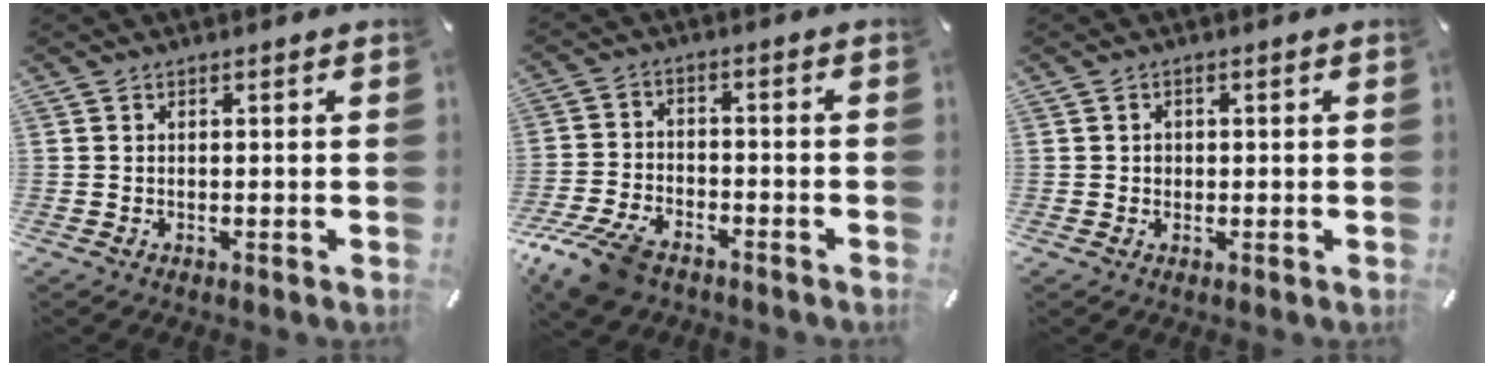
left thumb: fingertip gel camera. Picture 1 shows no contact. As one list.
[{"total": 9.8, "force": [-6.9, 4.8, 4.9], "torque": [-0.106, 0.029, -0.130]}, {"total": 1.4, "force": [-0.1, 1.3, 0.5], "torque": [-0.011, 0.006, -0.004]}]